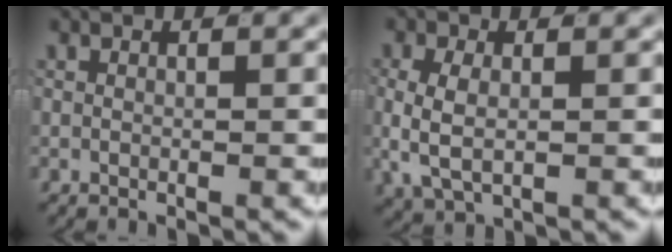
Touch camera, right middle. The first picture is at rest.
{"total": 4.1, "force": [-0.3, 2.6, 3.2], "torque": [-0.087, -0.011, 0.008]}